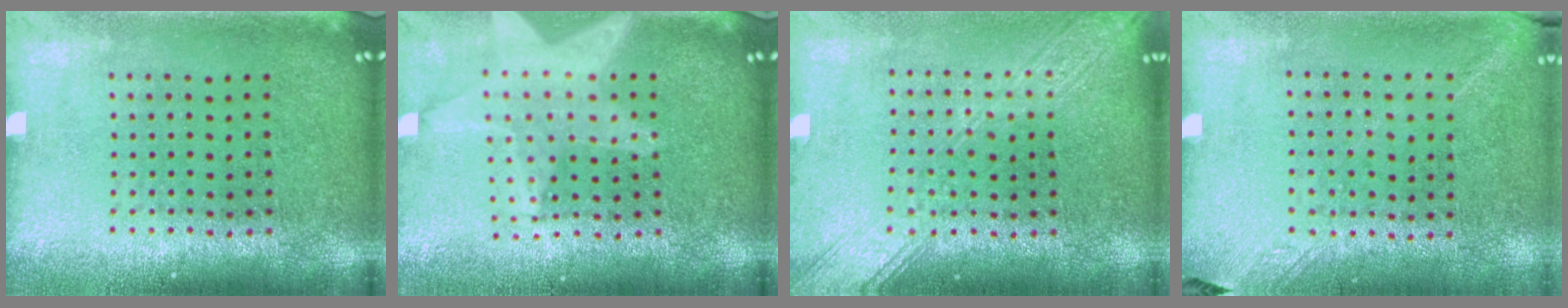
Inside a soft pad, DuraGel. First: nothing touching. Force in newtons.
{"total": 2.3, "press": 1.9, "slide": 1.3}
{"total": 3.1, "press": 3.1, "slide": 0.4}
{"total": 1.2, "press": 0.9, "slide": 0.8}